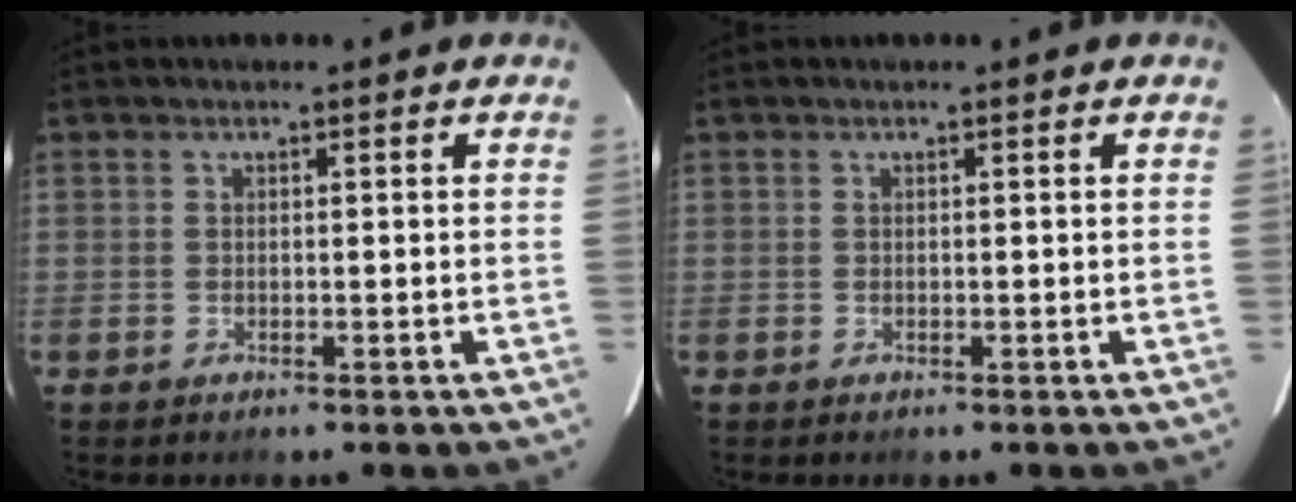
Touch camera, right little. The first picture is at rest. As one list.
[{"total": 0.0}]